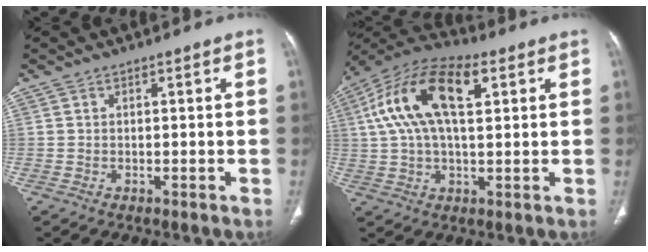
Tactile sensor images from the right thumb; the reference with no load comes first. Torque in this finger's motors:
{"motor_torque": [-1.26, 1.86, 0.68, -0.36, 0.48]}